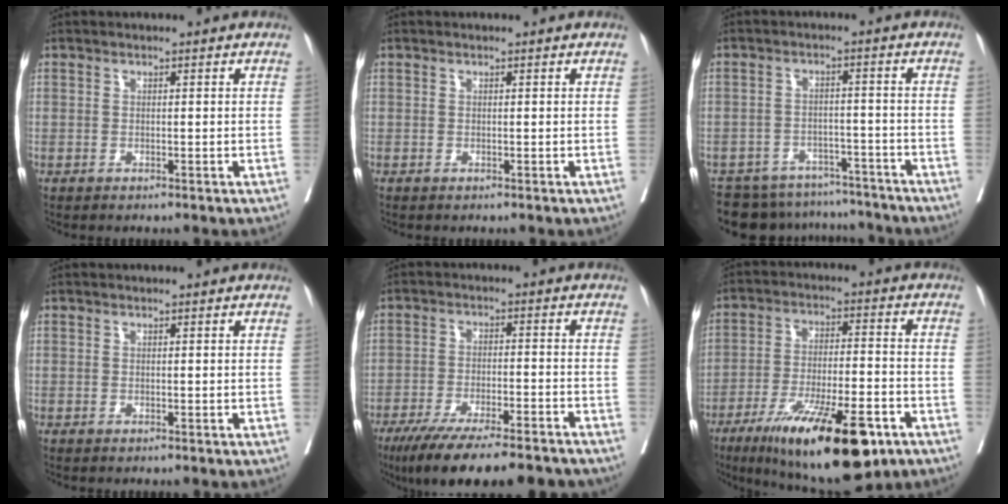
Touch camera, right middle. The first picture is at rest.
{"total": 0.0}
{"total": 13.0, "force": [-12.1, 4.3, 1.9], "torque": [-0.033, 0.016, -0.158]}
{"total": 0.0}
{"total": 16.9, "force": [-13.8, 2.0, 9.6], "torque": [-0.134, -0.024, -0.209]}
{"total": 18.9, "force": [-11.1, 4.0, 14.8], "torque": [-0.215, -0.027, -0.177]}